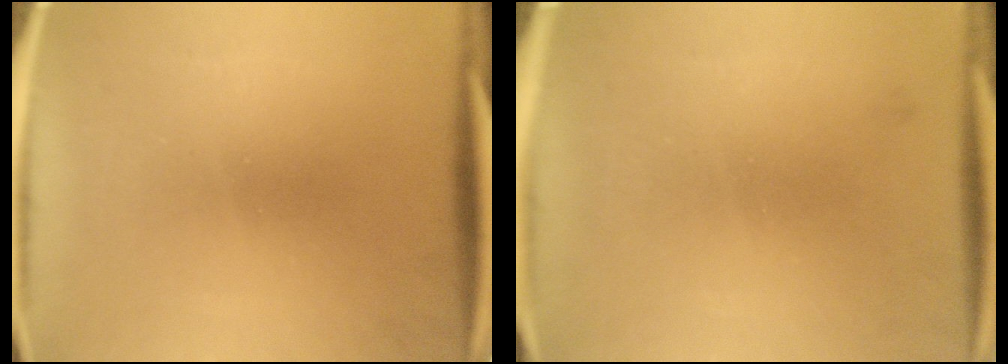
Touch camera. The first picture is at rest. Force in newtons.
{"total": 1.1}